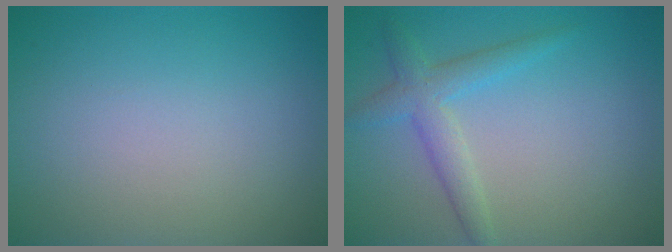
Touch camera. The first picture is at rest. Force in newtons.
{"total": 2.8, "press": 2.8, "slide": 0.0}